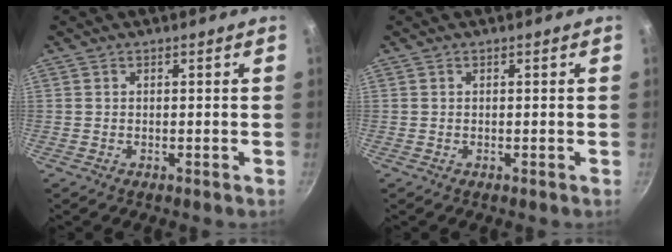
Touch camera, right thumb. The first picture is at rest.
{"total": 0.0}